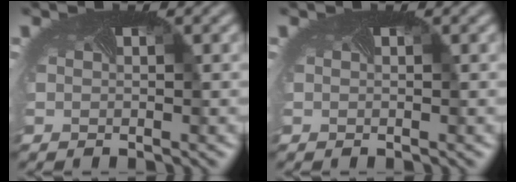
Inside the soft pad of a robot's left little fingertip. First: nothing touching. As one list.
[{"total": 0.0}]